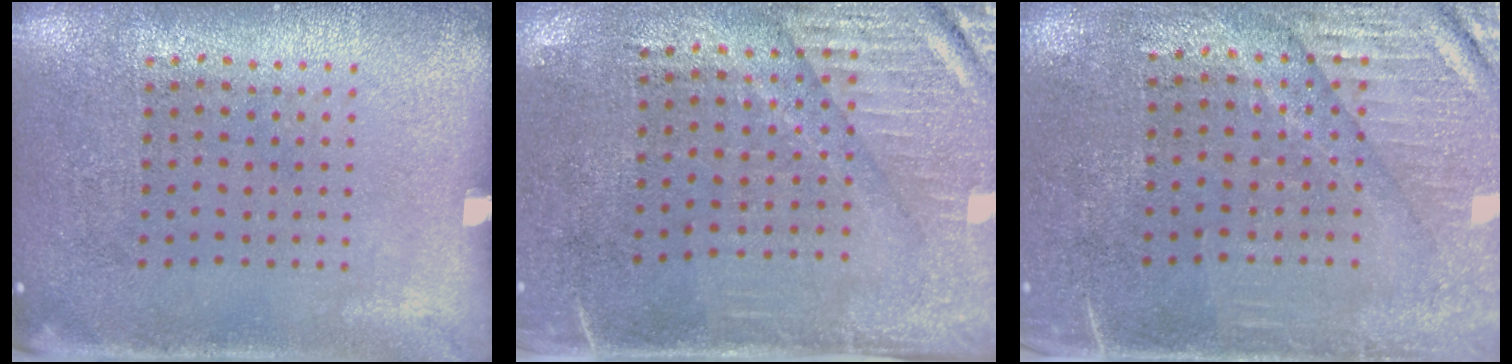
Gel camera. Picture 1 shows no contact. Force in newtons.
{"total": 3.1, "press": 2.6, "slide": 1.6}
{"total": 3.5, "press": 3.0, "slide": 1.8}